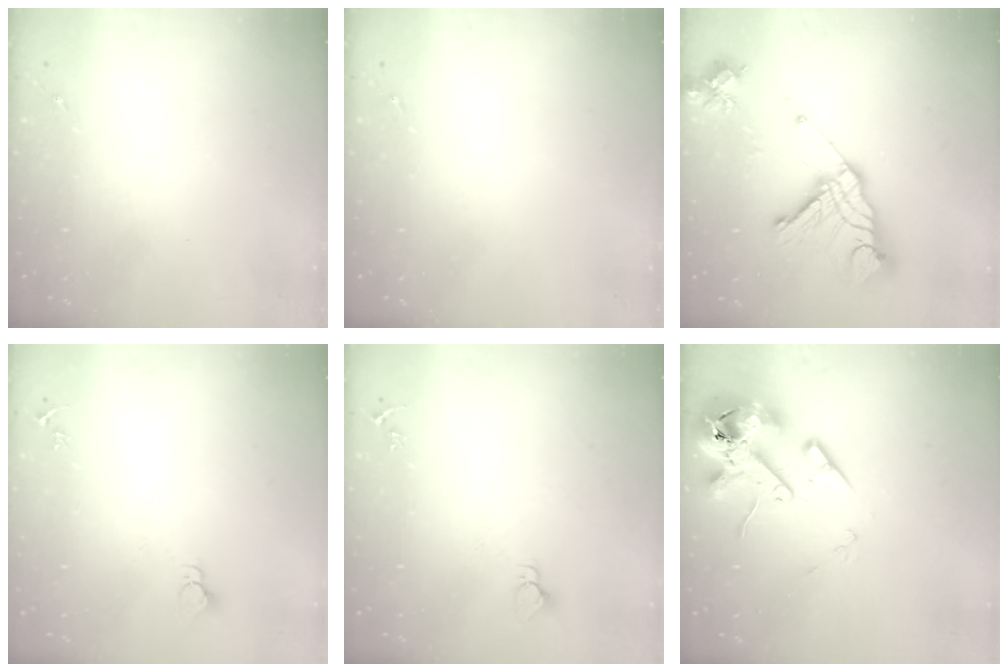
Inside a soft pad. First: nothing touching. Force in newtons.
{"total": 0.0}
{"total": 19.8, "press": 19.6, "slide": 2.6}
{"total": 2.7, "press": 2.7, "slide": 0.2}
{"total": 2.7, "press": 2.7, "slide": 0.1}
{"total": 15.8, "press": 15.5, "slide": 2.8}